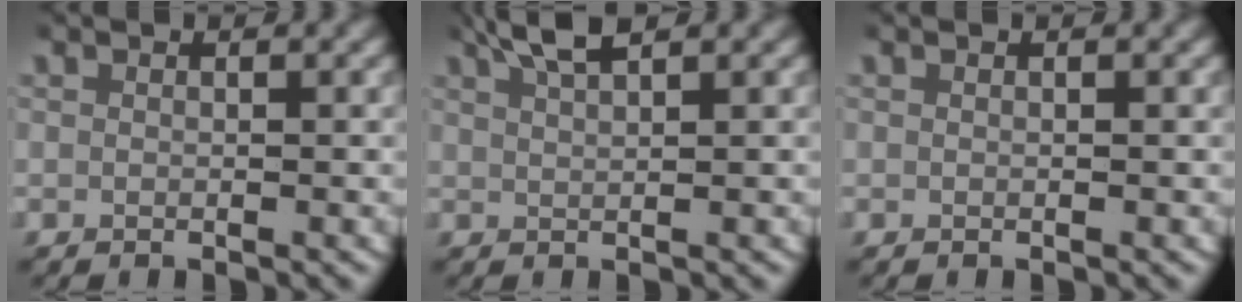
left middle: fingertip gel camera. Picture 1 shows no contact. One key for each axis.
{"total": 3.2, "fx": 2.7, "fy": 0.4, "fz": 1.7, "tx": -0.036, "ty": 0.007, "tz": 0.050}
{"total": 0.0}